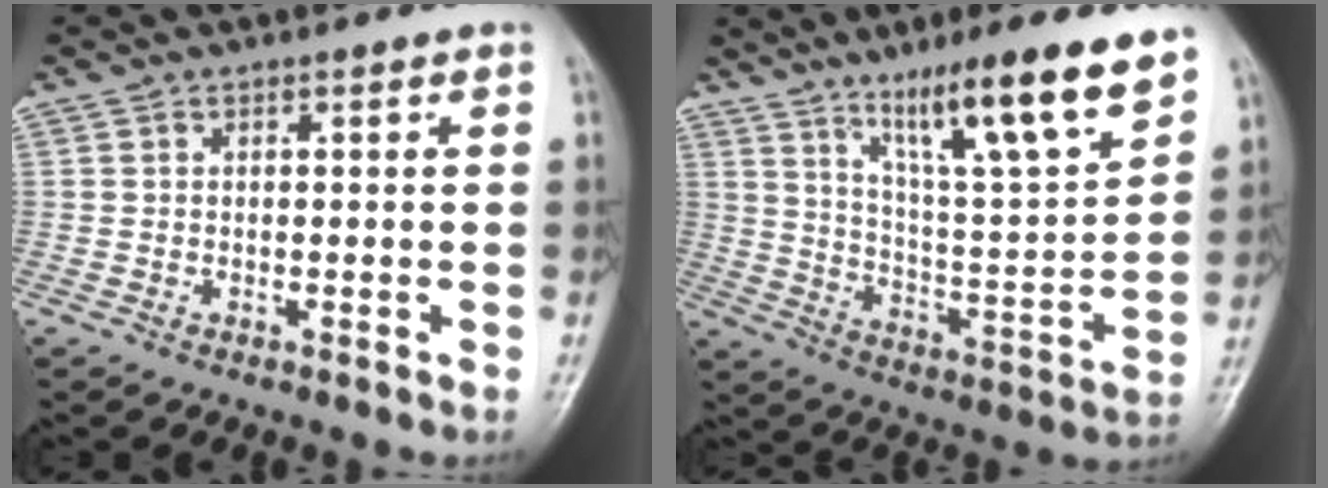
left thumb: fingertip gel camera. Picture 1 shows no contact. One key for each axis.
{"total": 18.4, "fx": 12.2, "fy": 2.3, "fz": 13.6, "tx": -0.196, "ty": -0.065, "tz": 0.204}